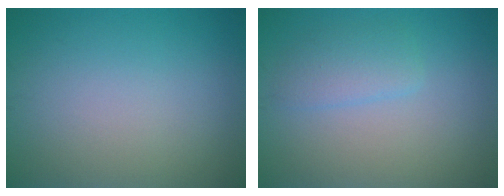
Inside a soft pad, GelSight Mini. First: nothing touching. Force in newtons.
{"total": 2.1, "press": 2.1, "slide": 0.1}